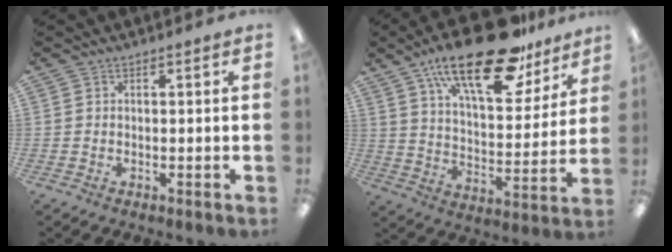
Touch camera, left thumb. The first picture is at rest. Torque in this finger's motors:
{"motor_torque": [0.29, 0.78, 1.61, -1.16, 0.16]}